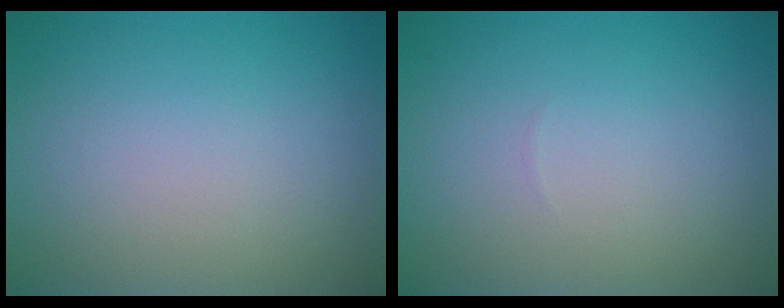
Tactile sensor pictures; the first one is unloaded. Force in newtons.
{"total": 0.0}